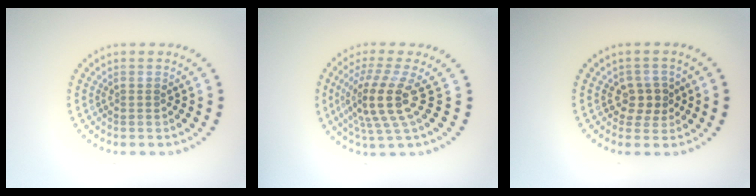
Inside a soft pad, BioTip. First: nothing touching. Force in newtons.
{"total": 4.6, "press": 3.4, "slide": 3.0}
{"total": 2.2, "press": 2.1, "slide": 0.8}